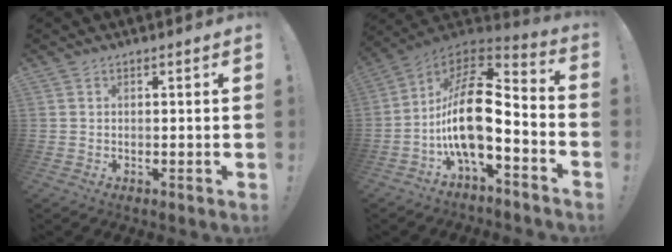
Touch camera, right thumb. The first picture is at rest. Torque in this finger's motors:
{"motor_torque": [2.39, 2.59, 1.90, -0.88, 0.41]}